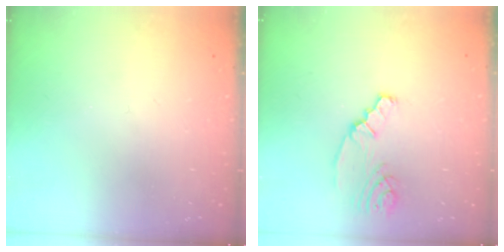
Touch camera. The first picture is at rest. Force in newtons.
{"total": 2.4, "press": 2.4, "slide": 0.3}